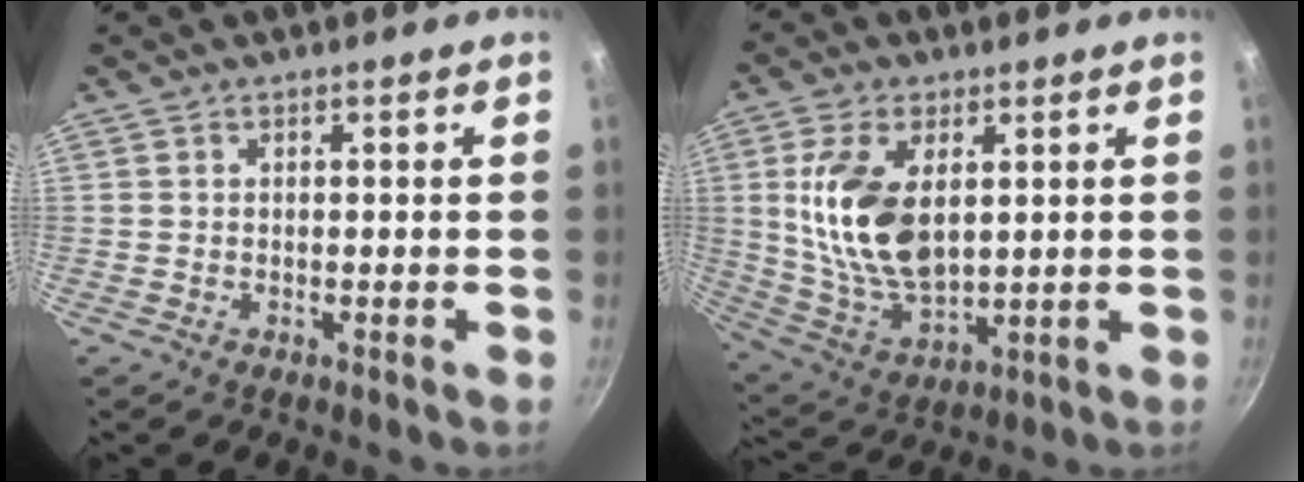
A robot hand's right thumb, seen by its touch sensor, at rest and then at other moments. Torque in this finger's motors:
{"motor_torque": [-0.38, 0.96, 0.60, 0.66, 0.37]}